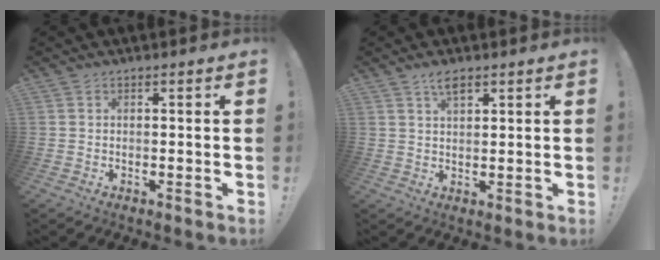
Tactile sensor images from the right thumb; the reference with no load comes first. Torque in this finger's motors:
{"motor_torque": [-0.16, 0.05, 0.25, -0.21, 0.00]}